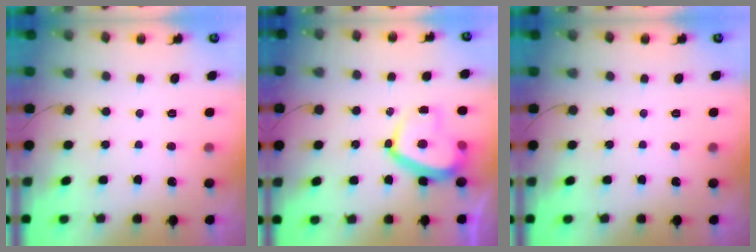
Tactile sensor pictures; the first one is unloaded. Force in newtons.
{"total": 12.4, "press": 12.3, "slide": 1.0}
{"total": 0.0}